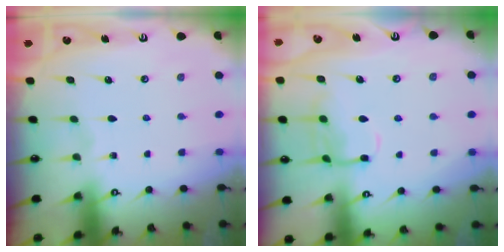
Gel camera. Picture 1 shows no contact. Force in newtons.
{"total": 11.1, "press": 11.1, "slide": 0.7}